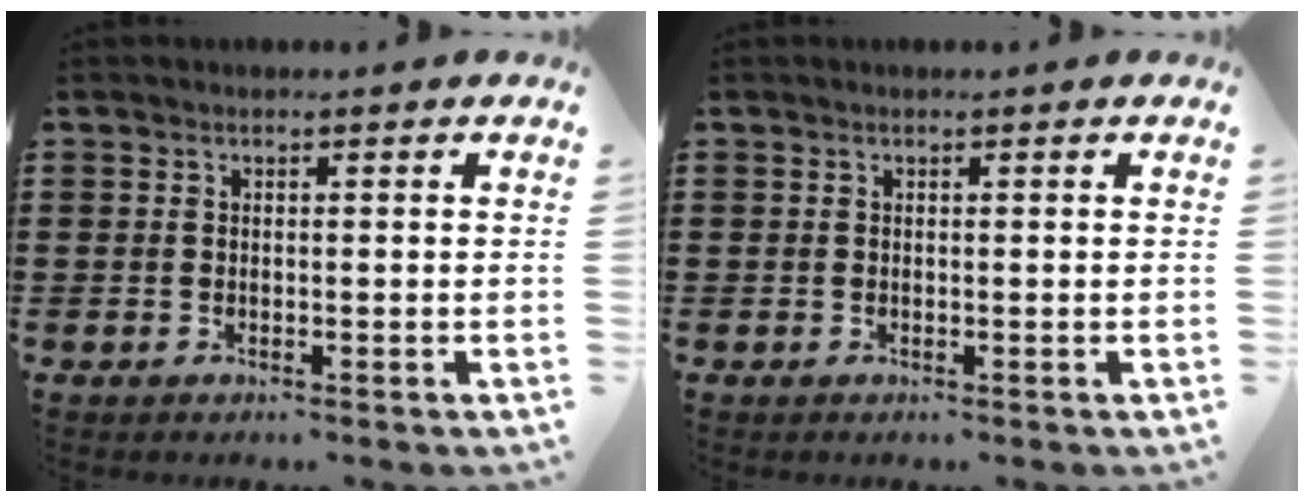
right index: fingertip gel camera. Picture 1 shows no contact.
{"total": 0.0}